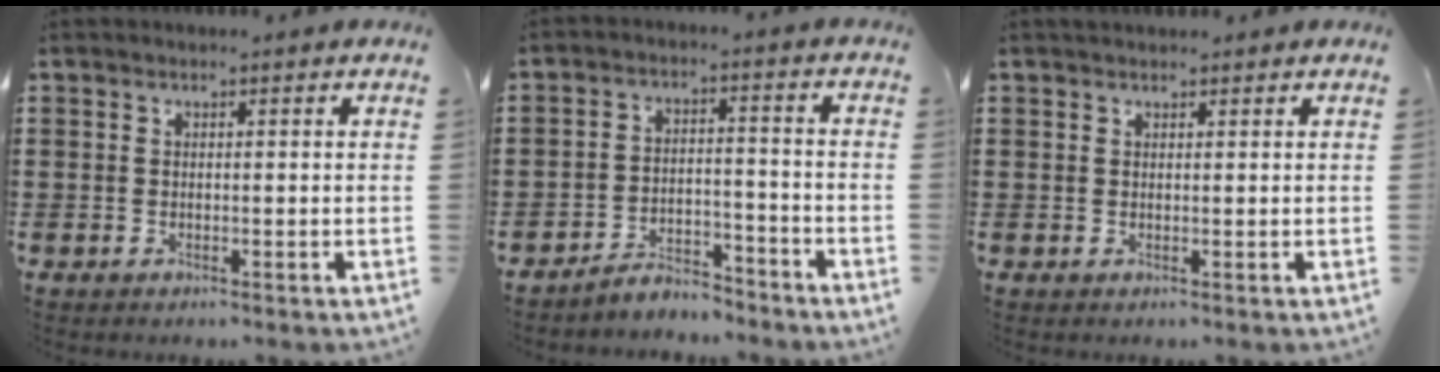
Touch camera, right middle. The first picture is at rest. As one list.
[{"total": 4.7, "force": [-4.7, 0.7, 0.2], "torque": [-0.007, 0.009, -0.097]}, {"total": 0.9, "force": [0.8, 0.3, 0.1], "torque": [-0.004, -0.002, 0.016]}]